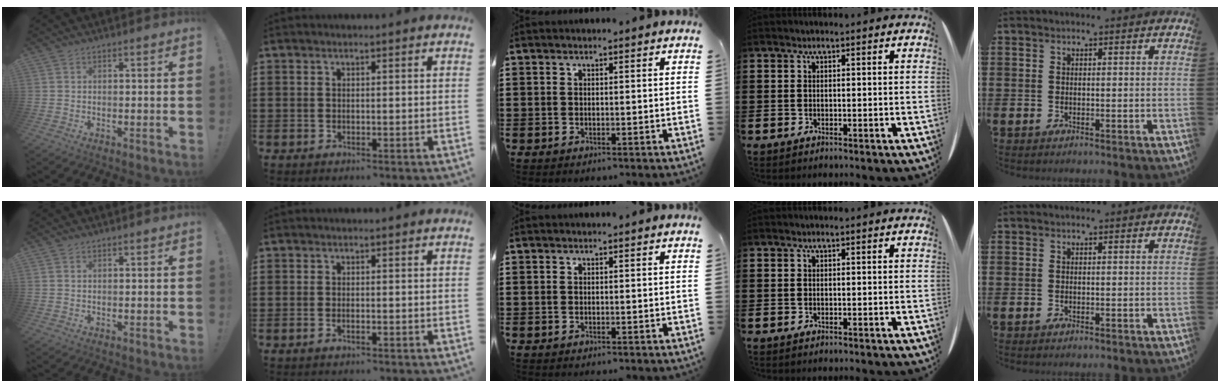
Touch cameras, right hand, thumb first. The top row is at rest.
{"thumb": {"total": 0.8, "force": [0.5, 0.6, 0.3], "torque": [-0.005, 0.000, 0.010]}, "index": {"total": 0.7, "force": [-0.5, 0.2, 0.5], "torque": [-0.012, -0.004, -0.008]}}